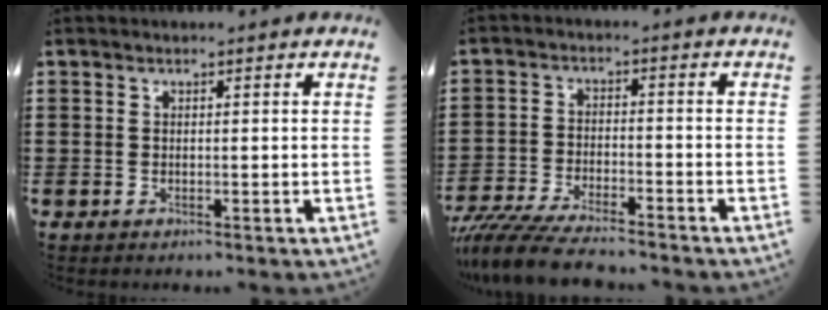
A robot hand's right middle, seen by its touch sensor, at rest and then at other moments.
{"total": 6.7, "force": [-6.3, 0.6, 2.1], "torque": [-0.056, -0.002, -0.126]}